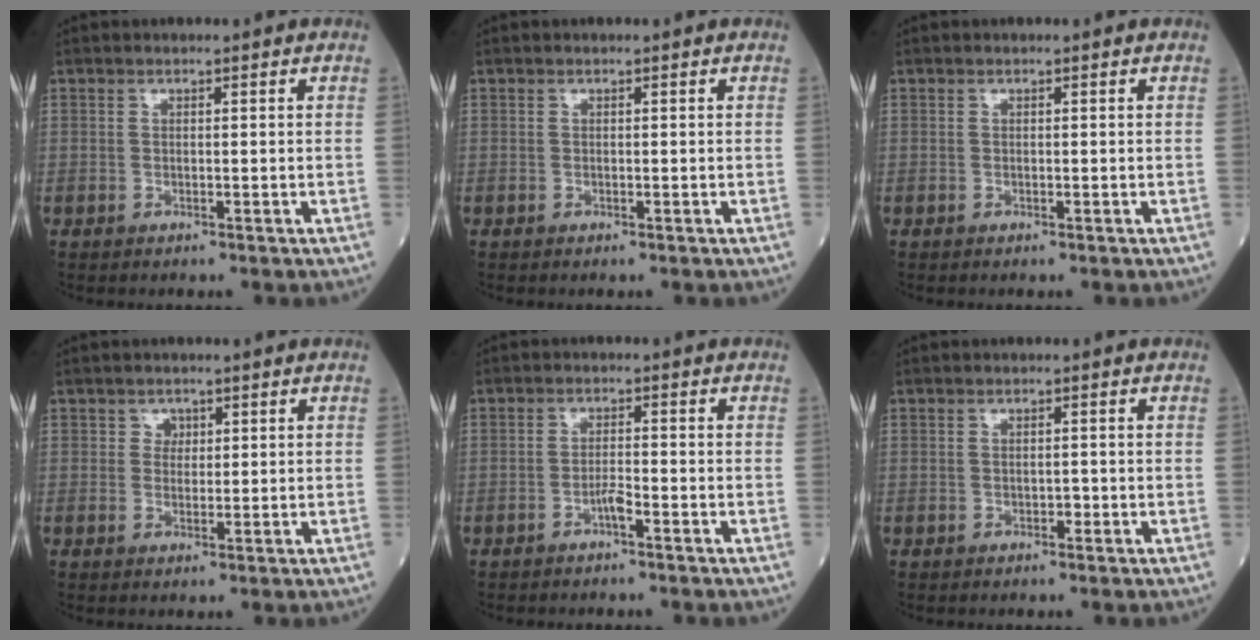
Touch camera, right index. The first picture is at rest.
{"total": 0.0}
{"total": 0.0}
{"total": 1.6, "force": [0.8, 1.4, 0.4], "torque": [0.002, -0.002, 0.008]}
{"total": 1.7, "force": [-1.2, 0.0, 1.3], "torque": [-0.026, -0.001, -0.021]}
{"total": 0.6, "force": [-0.3, 0.4, 0.3], "torque": [-0.004, 0.002, -0.004]}